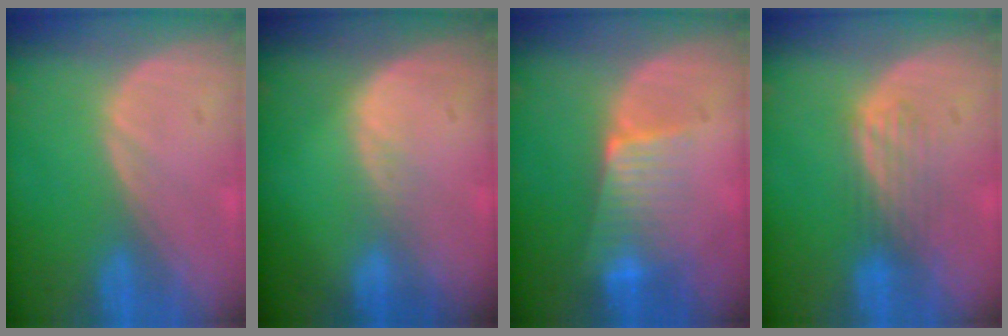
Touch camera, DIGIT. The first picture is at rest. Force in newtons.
{"total": 1.3, "press": 1.3, "slide": 0.1}
{"total": 6.4, "press": 5.5, "slide": 3.3}
{"total": 3.6, "press": 3.2, "slide": 1.7}